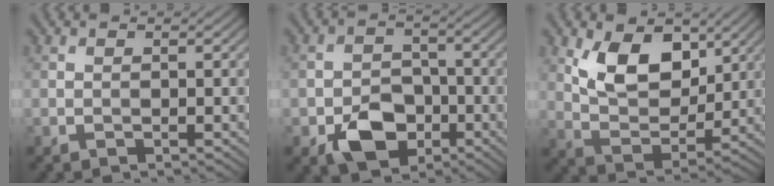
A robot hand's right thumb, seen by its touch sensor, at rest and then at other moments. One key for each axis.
{"total": 6.8, "fx": -3.3, "fy": 4.7, "fz": 3.7, "tx": -0.065, "ty": -0.011, "tz": -0.062}
{"total": 9.3, "fx": 4.3, "fy": 5.3, "fz": 6.4, "tx": -0.128, "ty": -0.011, "tz": 0.076}